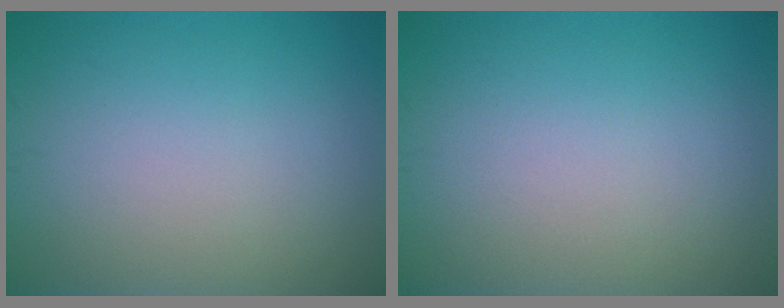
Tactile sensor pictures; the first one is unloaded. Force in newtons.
{"total": 0.0}